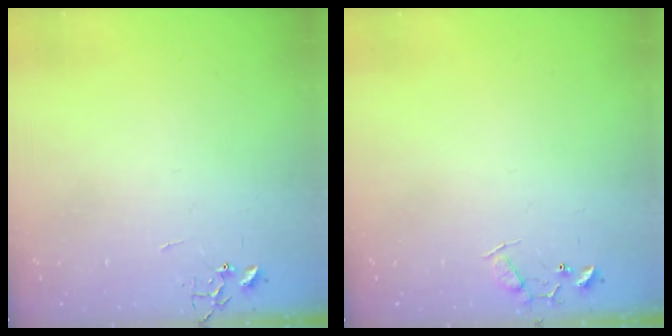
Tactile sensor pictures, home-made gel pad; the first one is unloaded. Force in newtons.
{"total": 7.7, "press": 7.6, "slide": 0.5}